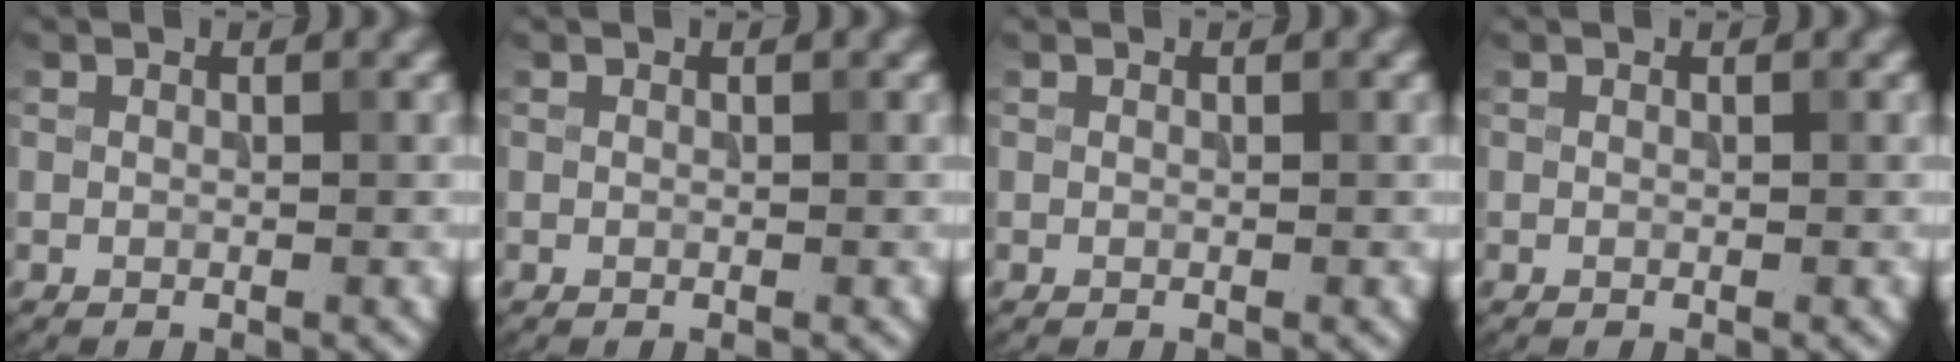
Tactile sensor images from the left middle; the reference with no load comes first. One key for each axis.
{"total": 0.0}
{"total": 0.0}
{"total": 0.0}